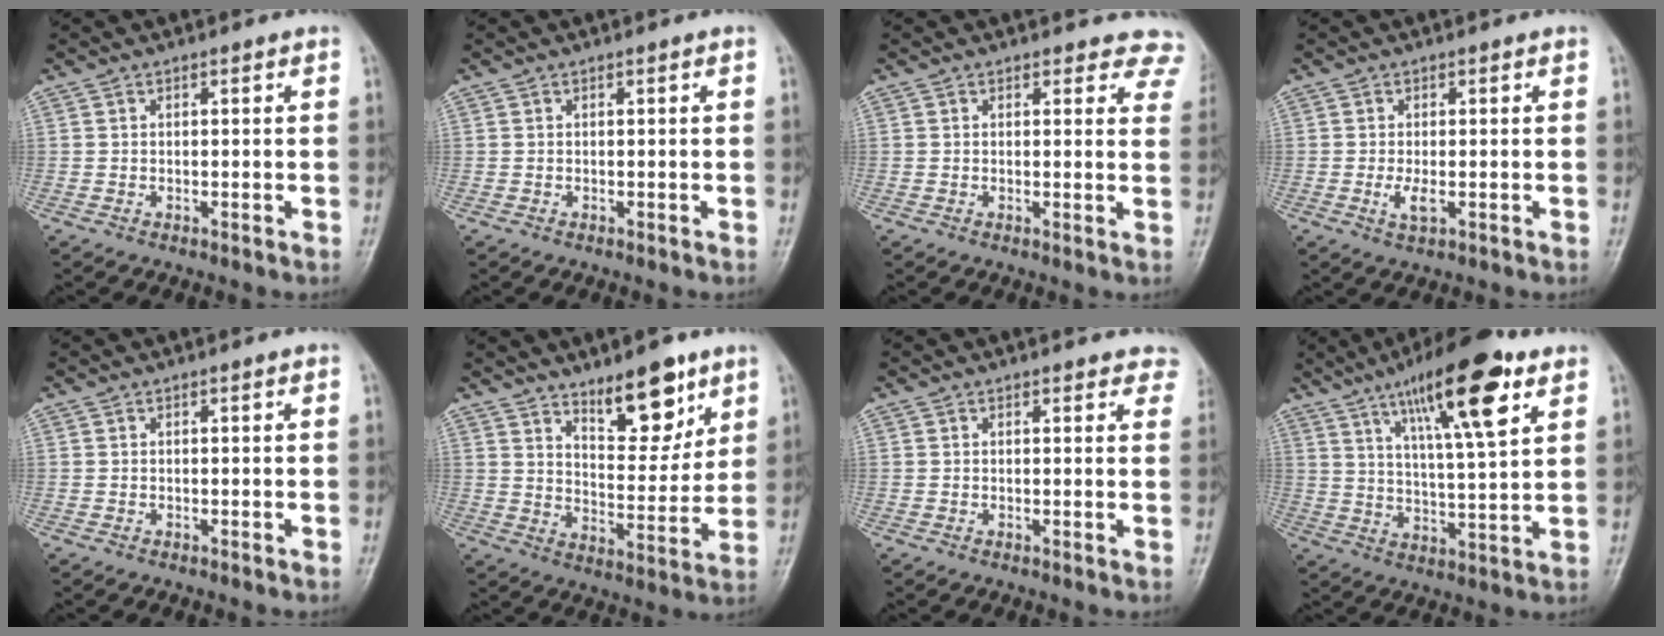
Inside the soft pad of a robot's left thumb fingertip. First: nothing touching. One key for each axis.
{"total": 0.0}
{"total": 6.8, "fx": 6.1, "fy": 3.0, "fz": 0.5, "tx": 0.049, "ty": -0.023, "tz": 0.035}
{"total": 2.6, "fx": -0.5, "fy": 1.1, "fz": 2.3, "tx": -0.052, "ty": -0.006, "tz": -0.008}
{"total": 0.0}
{"total": 12.4, "fx": 8.2, "fy": 4.9, "fz": 7.9, "tx": -0.080, "ty": -0.061, "tz": 0.135}
{"total": 3.4, "fx": 2.9, "fy": 1.6, "fz": 0.7, "tx": 0.028, "ty": -0.009, "tz": 0.014}
{"total": 17.5, "fx": 9.3, "fy": 4.1, "fz": 14.3, "tx": -0.214, "ty": -0.032, "tz": 0.152}